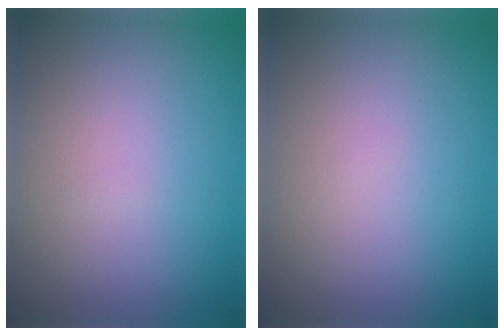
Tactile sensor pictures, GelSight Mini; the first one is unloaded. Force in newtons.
{"total": 0.0}